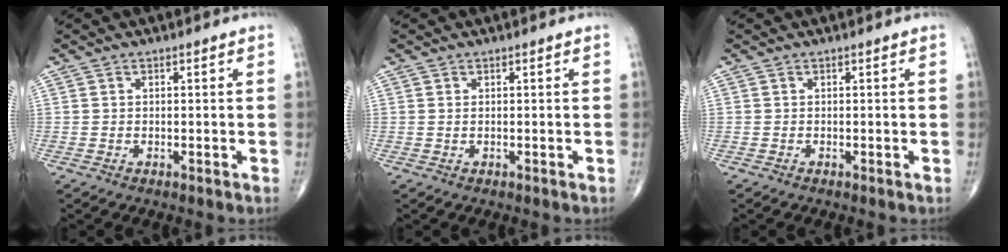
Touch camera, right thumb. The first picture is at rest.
{"total": 0.0}
{"total": 0.0}